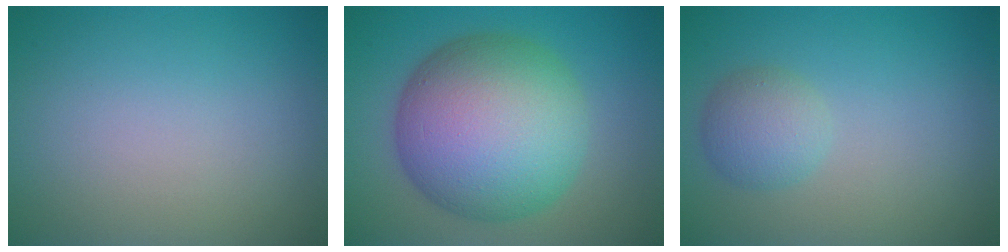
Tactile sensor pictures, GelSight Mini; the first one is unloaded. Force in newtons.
{"total": 13.9, "press": 13.9, "slide": 0.4}
{"total": 2.7, "press": 2.7, "slide": 0.1}